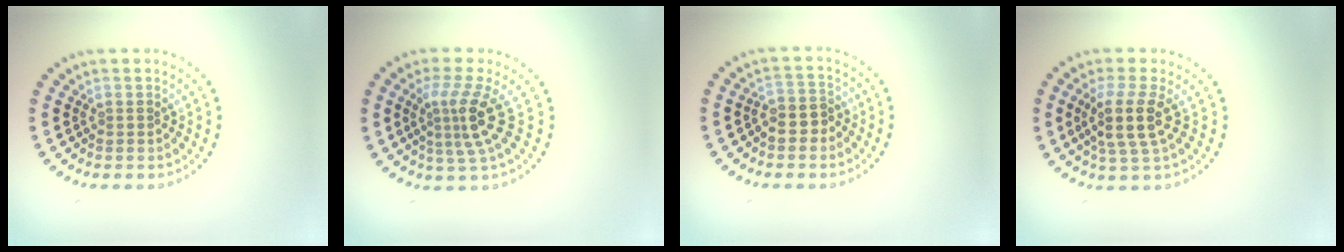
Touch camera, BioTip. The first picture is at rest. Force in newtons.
{"total": 3.7, "press": 2.6, "slide": 2.7}
{"total": 2.2, "press": 2.0, "slide": 1.0}
{"total": 3.7, "press": 3.0, "slide": 2.2}